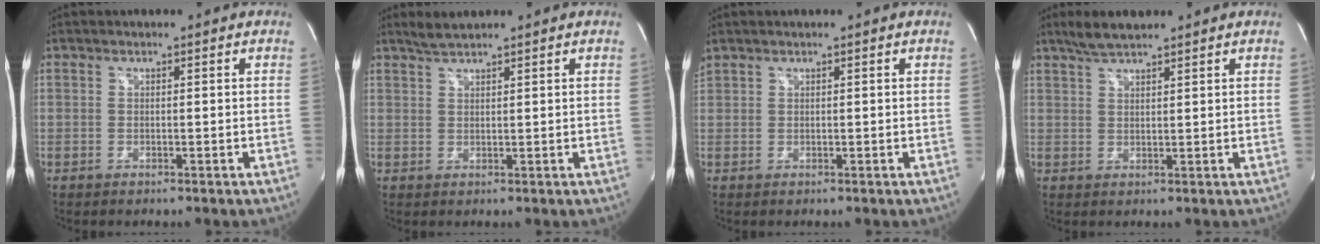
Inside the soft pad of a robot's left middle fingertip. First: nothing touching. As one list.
[{"total": 2.5, "force": [2.3, -0.1, 0.9], "torque": [-0.025, 0.007, 0.046]}, {"total": 1.2, "force": [1.1, 0.2, 0.5], "torque": [-0.029, 0.023, 0.030]}, {"total": 4.4, "force": [3.7, 0.6, 2.3], "torque": [-0.055, 0.011, 0.072]}]